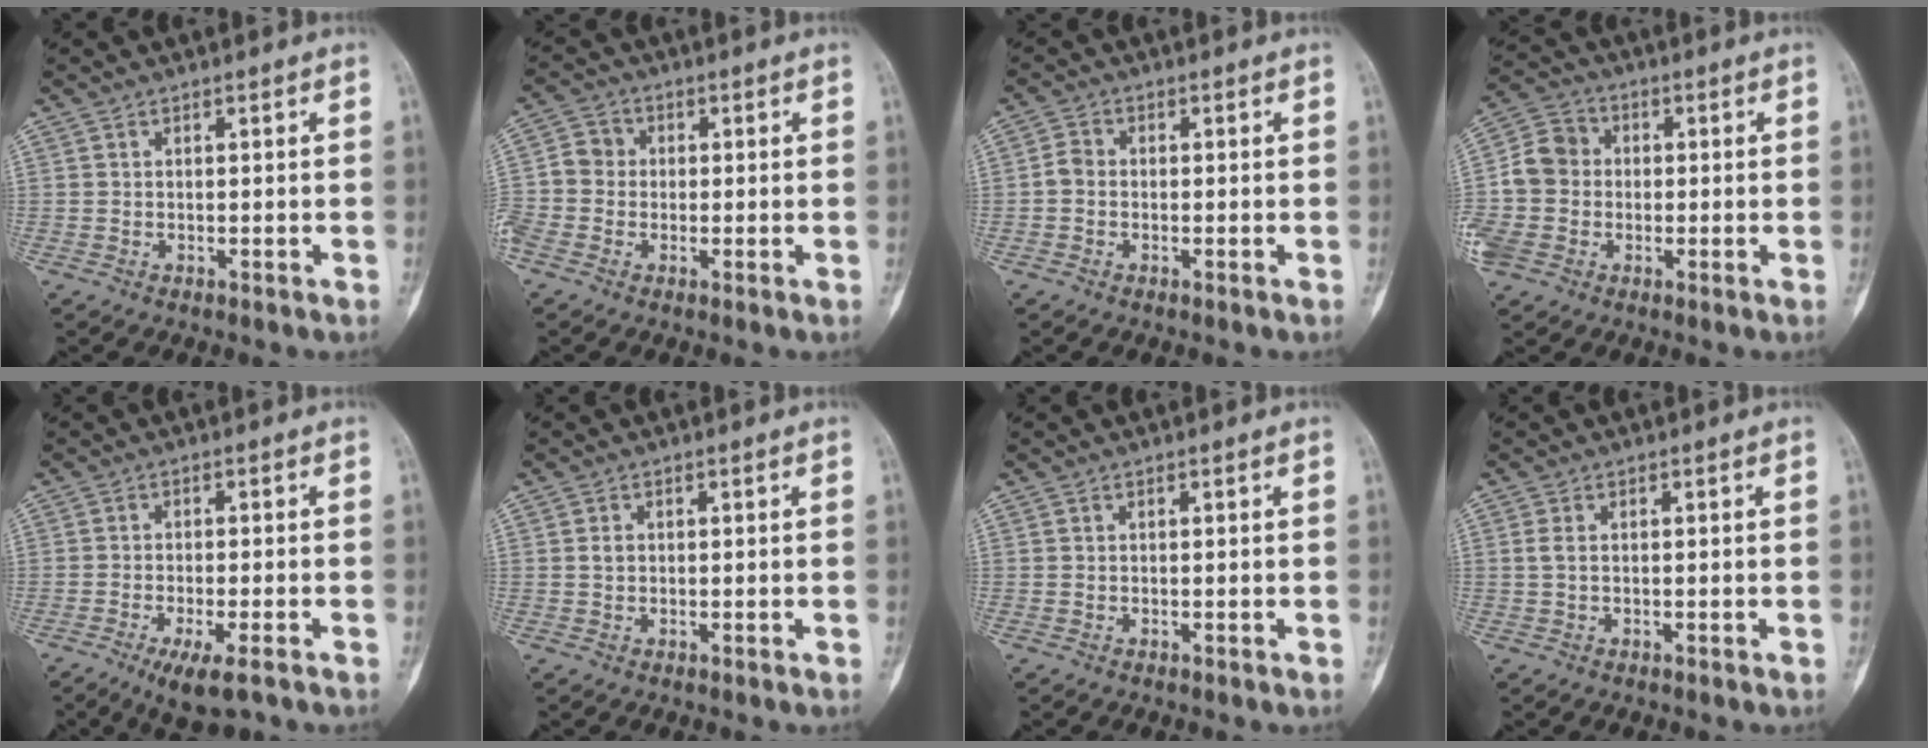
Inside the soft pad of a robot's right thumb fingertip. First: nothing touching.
{"total": 7.3, "force": [-1.5, 6.3, 3.5], "torque": [-0.071, 0.018, -0.035]}
{"total": 2.3, "force": [-0.6, 1.8, 1.3], "torque": [-0.022, 0.007, -0.021]}
{"total": 11.8, "force": [-1.3, 10.3, 5.5], "torque": [-0.112, 0.030, -0.029]}
{"total": 6.5, "force": [-3.8, 1.5, 5.1], "torque": [-0.084, -0.004, -0.061]}
{"total": 1.2, "force": [0.1, 1.0, 0.7], "torque": [-0.011, 0.003, 0.002]}
{"total": 0.0}
{"total": 1.4, "force": [-0.1, 0.7, 1.2], "torque": [-0.028, -0.001, -0.004]}